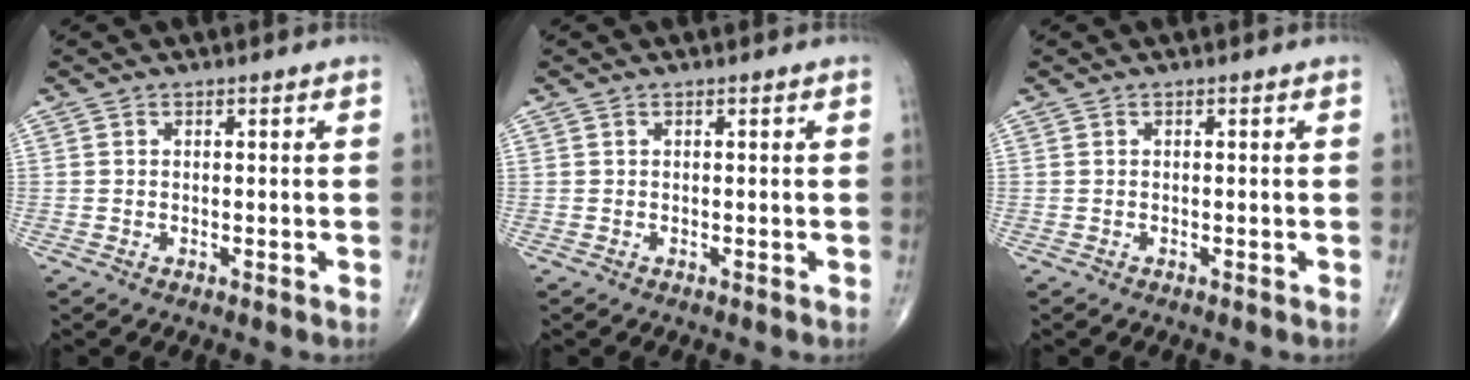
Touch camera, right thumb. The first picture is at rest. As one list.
[{"total": 0.0}, {"total": 0.0}]